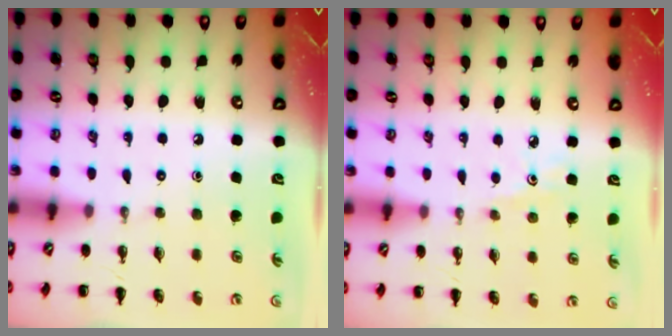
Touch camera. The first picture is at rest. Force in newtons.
{"total": 2.2, "press": 2.0, "slide": 0.7}